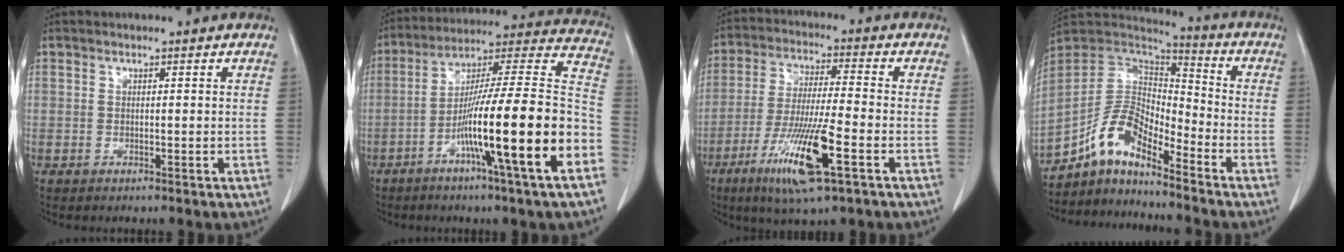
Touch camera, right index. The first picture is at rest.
{"total": 23.2, "force": [-8.4, -0.6, 21.6], "torque": [-0.294, -0.006, -0.142]}
{"total": 13.2, "force": [-5.7, 0.8, 11.9], "torque": [-0.232, -0.025, -0.100]}
{"total": 10.2, "force": [-7.9, 3.4, 5.5], "torque": [-0.114, 0.040, -0.148]}